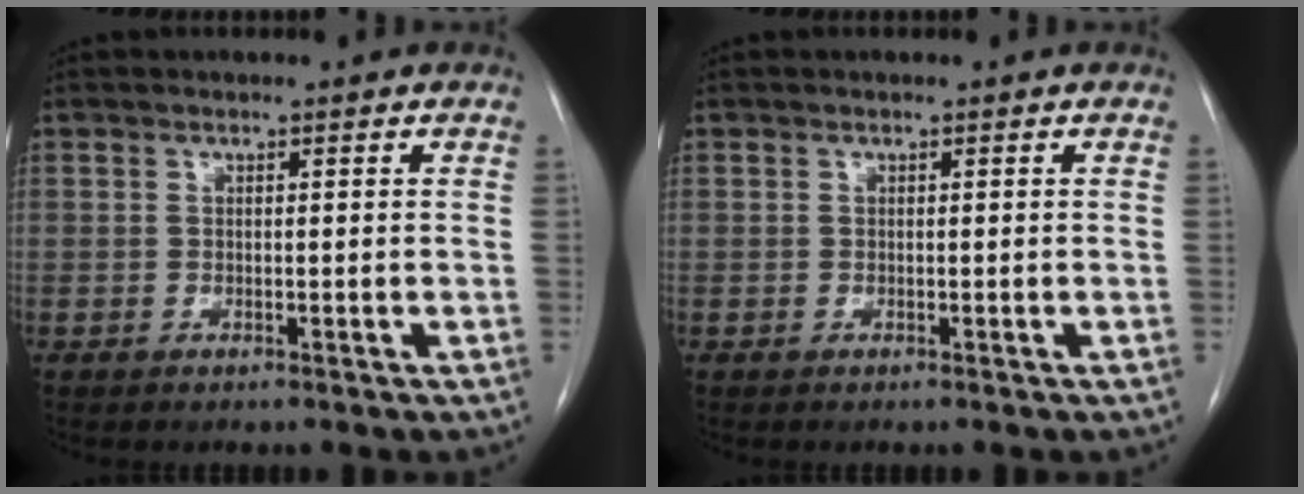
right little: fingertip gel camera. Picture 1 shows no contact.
{"total": 0.0}